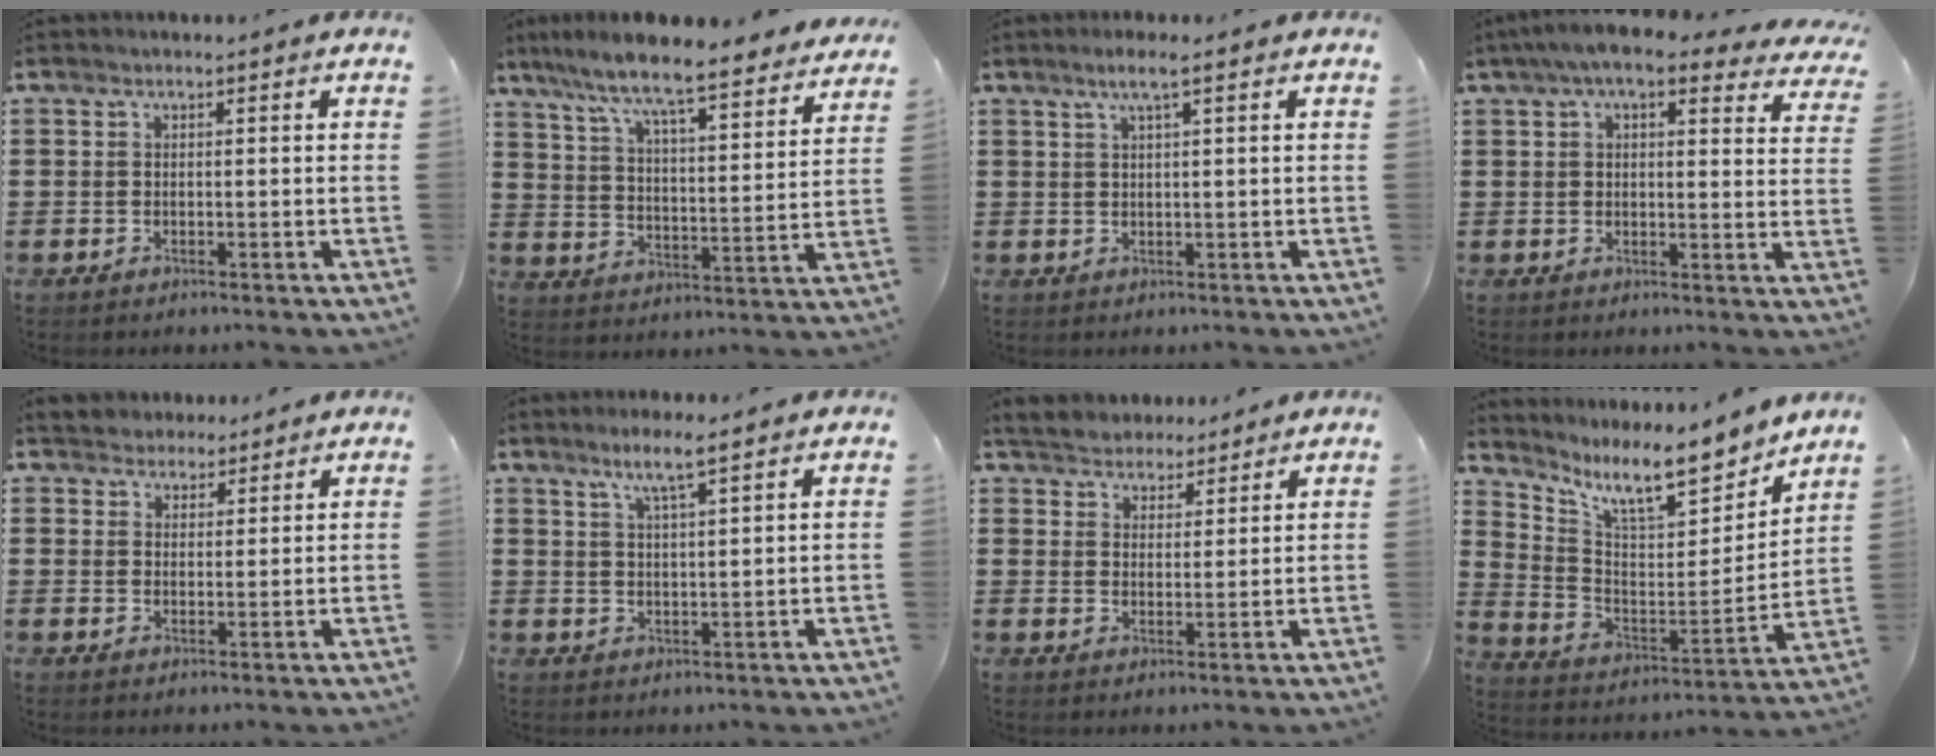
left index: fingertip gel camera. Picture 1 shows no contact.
{"total": 7.4, "force": [6.8, -0.1, 3.1], "torque": [-0.090, -0.052, 0.109]}
{"total": 2.5, "force": [1.2, 0.0, 2.2], "torque": [-0.045, 0.001, 0.021]}
{"total": 6.9, "force": [5.1, 1.4, 4.4], "torque": [-0.093, -0.009, 0.090]}
{"total": 3.1, "force": [2.7, 1.4, -0.4], "torque": [-0.004, 0.003, 0.053]}
{"total": 4.3, "force": [3.2, 0.0, 3.0], "torque": [-0.067, -0.001, 0.054]}
{"total": 3.9, "force": [3.7, 1.3, -0.4], "torque": [-0.011, -0.012, 0.068]}
{"total": 10.8, "force": [8.5, 2.3, 6.2], "torque": [-0.132, -0.063, 0.139]}